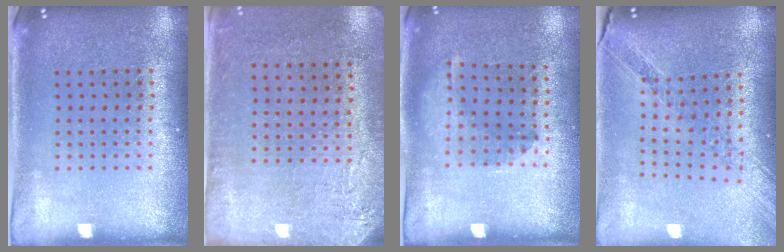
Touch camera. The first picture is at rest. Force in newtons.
{"total": 2.8, "press": 2.3, "slide": 1.5}
{"total": 1.4, "press": 0.9, "slide": 1.0}
{"total": 1.0, "press": 1.0, "slide": 0.2}